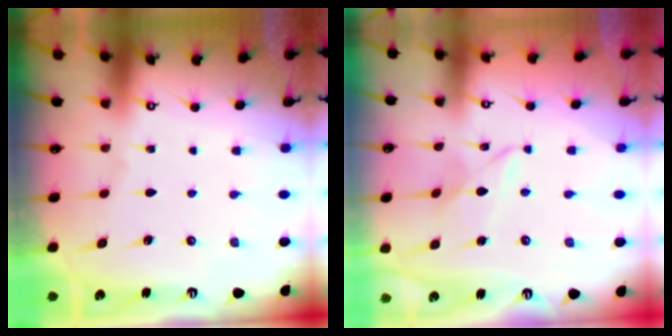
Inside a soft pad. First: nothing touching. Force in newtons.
{"total": 5.2, "press": 5.2, "slide": 0.5}